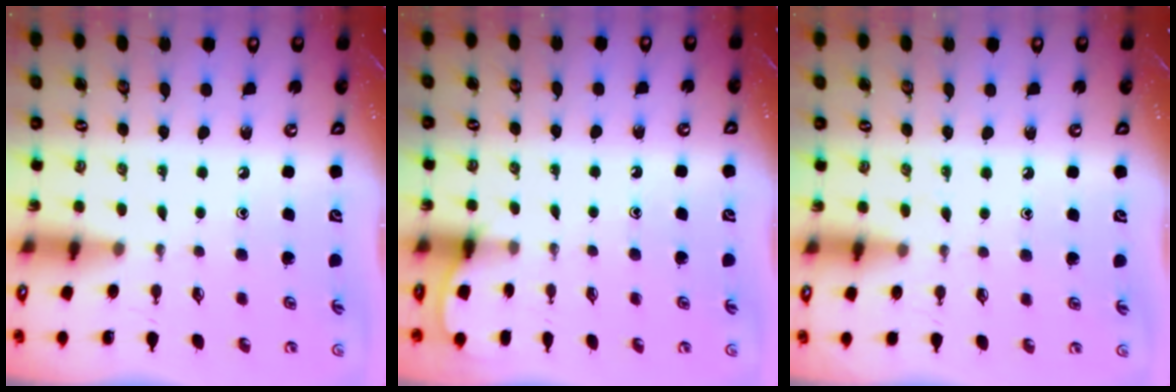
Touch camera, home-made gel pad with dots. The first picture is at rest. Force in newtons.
{"total": 2.1, "press": 2.1, "slide": 0.3}
{"total": 5.4, "press": 5.4, "slide": 0.7}